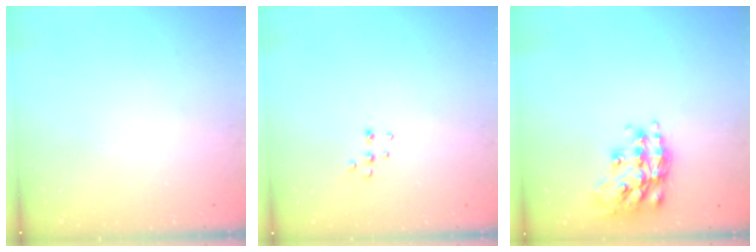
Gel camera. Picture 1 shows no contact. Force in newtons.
{"total": 5.3, "press": 5.3, "slide": 0.6}
{"total": 17.2, "press": 17.2, "slide": 1.2}